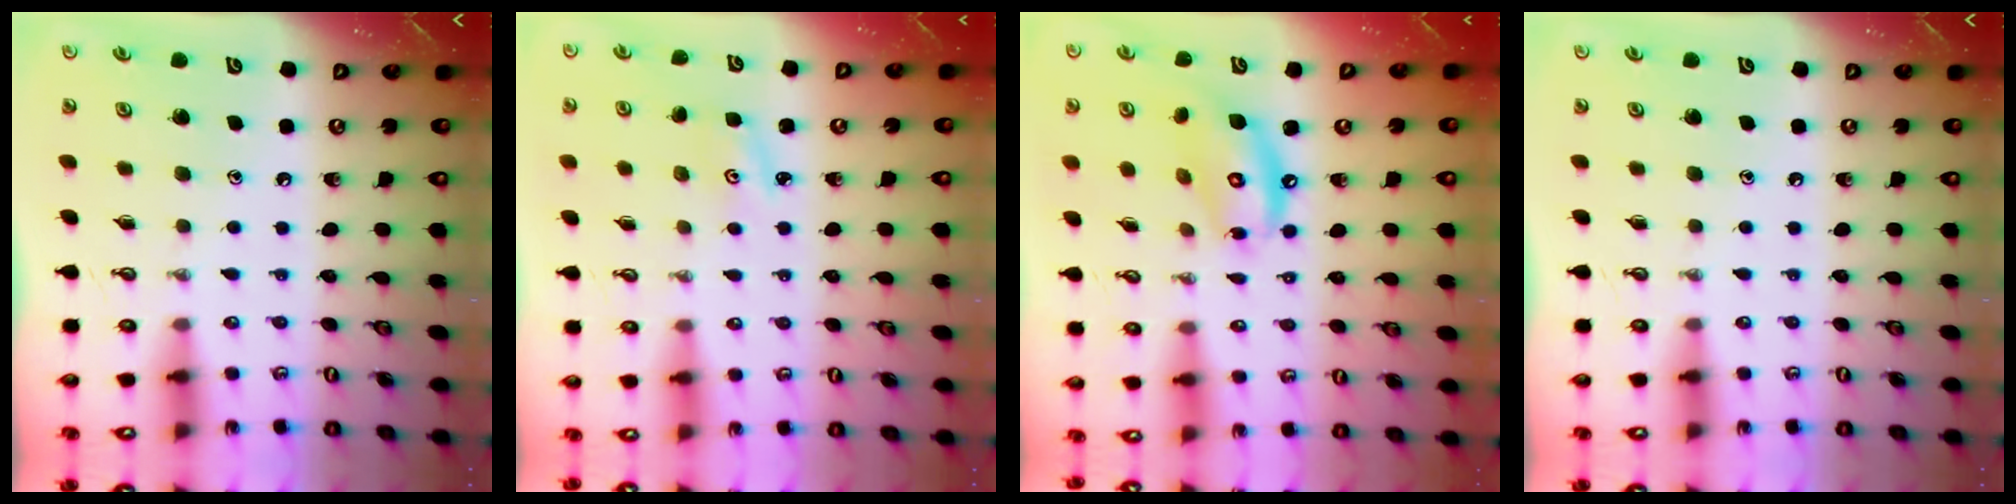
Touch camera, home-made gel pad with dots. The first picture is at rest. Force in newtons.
{"total": 2.7, "press": 2.6, "slide": 0.4}
{"total": 12.1, "press": 12.1, "slide": 0.9}
{"total": 0.0}